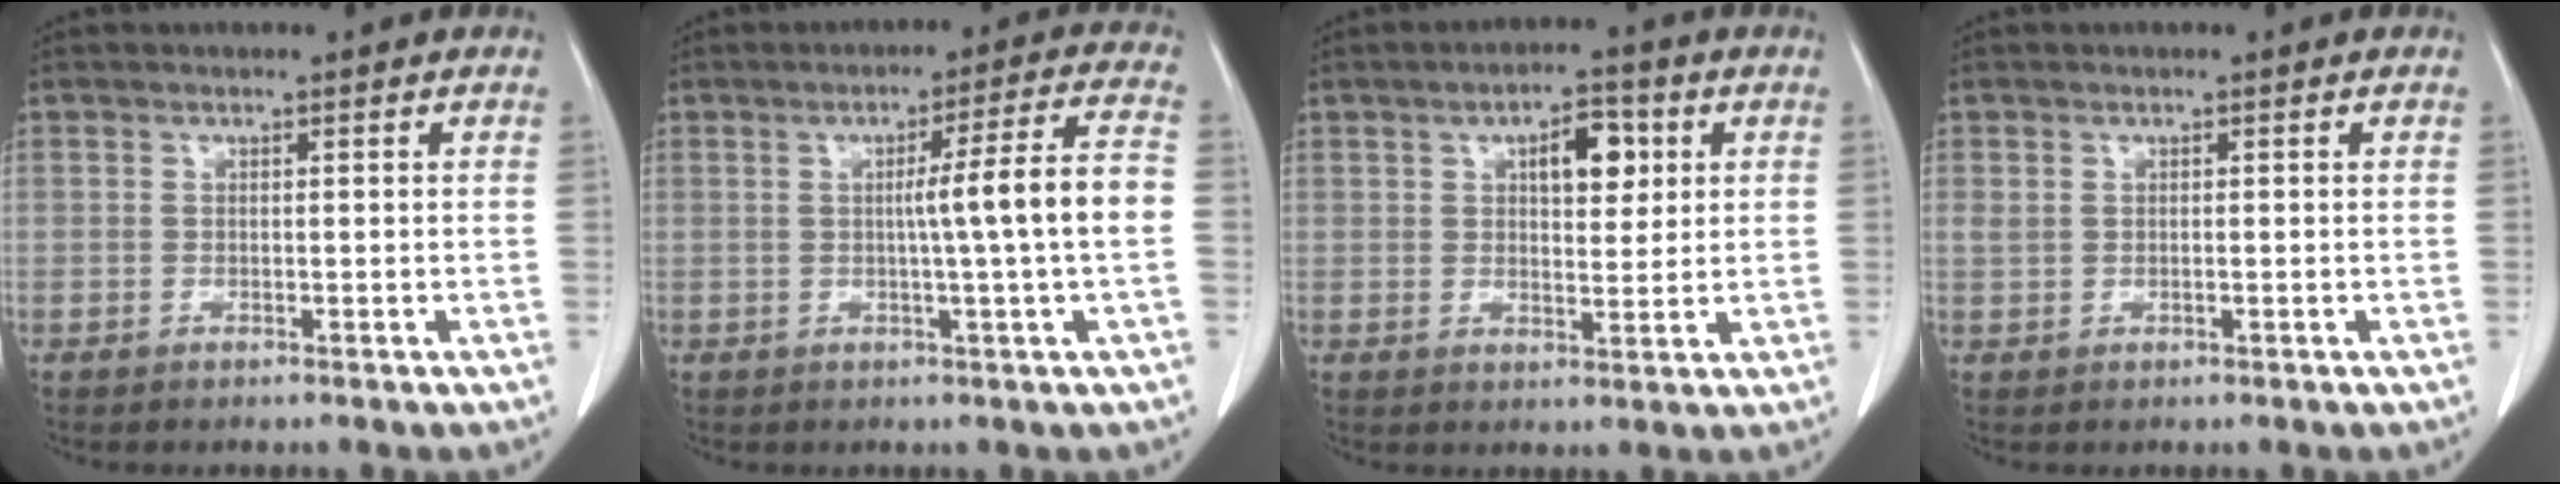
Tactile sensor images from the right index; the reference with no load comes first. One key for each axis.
{"total": 9.0, "fx": -0.5, "fy": -1.5, "fz": 8.8, "tx": -0.130, "ty": 0.007, "tz": -0.004}
{"total": 6.5, "fx": 2.2, "fy": 2.7, "fz": 5.4, "tx": -0.082, "ty": 0.008, "tz": 0.035}
{"total": 1.1, "fx": 0.2, "fy": 0.7, "fz": 0.8, "tx": -0.022, "ty": 0.007, "tz": 0.008}